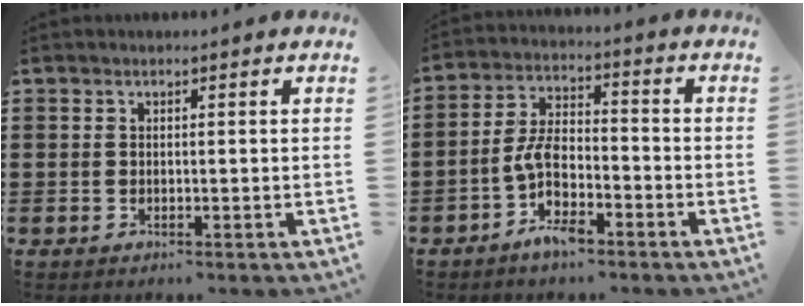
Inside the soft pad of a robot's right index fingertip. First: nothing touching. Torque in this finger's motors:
{"motor_torque": [1.09, 1.05, 0.70, 0.17]}